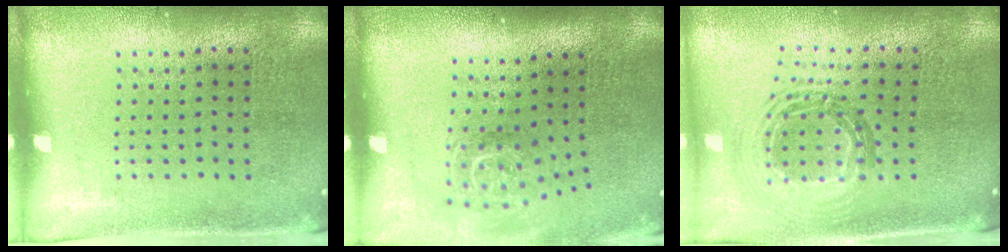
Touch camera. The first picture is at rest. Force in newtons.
{"total": 1.9, "press": 1.3, "slide": 1.3}
{"total": 1.1, "press": 1.1, "slide": 0.4}